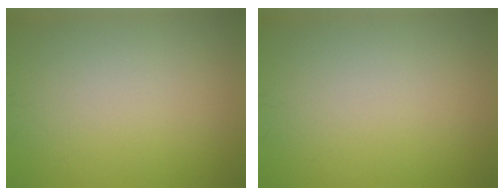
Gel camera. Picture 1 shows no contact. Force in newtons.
{"total": 0.0}